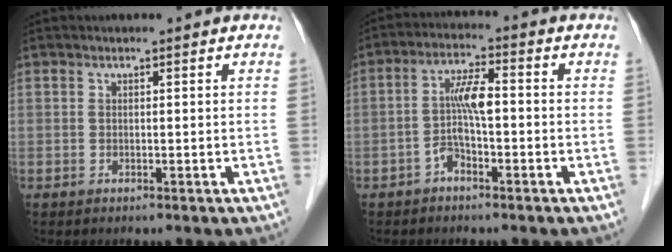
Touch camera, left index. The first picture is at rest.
{"total": 4.9, "force": [-1.2, 1.4, 4.6], "torque": [-0.094, 0.017, -0.024]}